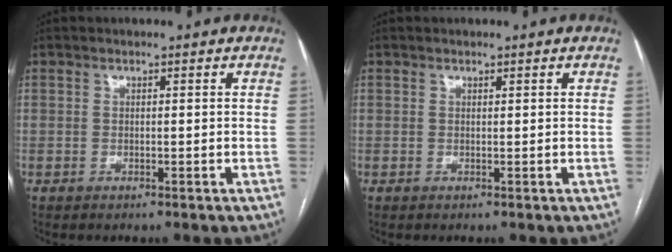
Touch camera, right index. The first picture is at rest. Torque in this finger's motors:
{"motor_torque": [-0.13, 0.04, -0.03, 0.00]}